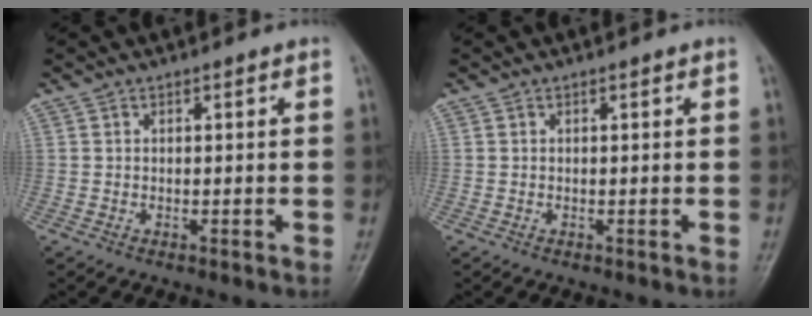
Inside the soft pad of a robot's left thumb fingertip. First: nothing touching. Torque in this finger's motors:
{"motor_torque": [0.00, 0.00, -0.01, -0.01, 0.00]}